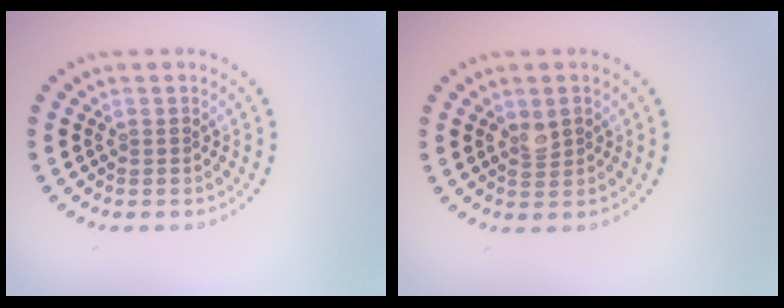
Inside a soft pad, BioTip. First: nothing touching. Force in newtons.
{"total": 1.4, "press": 1.4, "slide": 0.1}